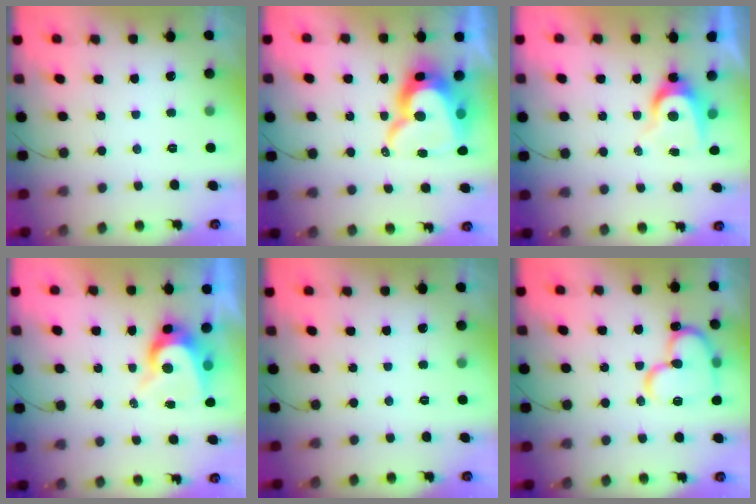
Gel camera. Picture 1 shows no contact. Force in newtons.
{"total": 17.9, "press": 17.8, "slide": 1.5}
{"total": 7.2, "press": 7.2, "slide": 0.2}
{"total": 8.0, "press": 8.0, "slide": 0.6}
{"total": 0.0}
{"total": 16.7, "press": 16.6, "slide": 2.3}